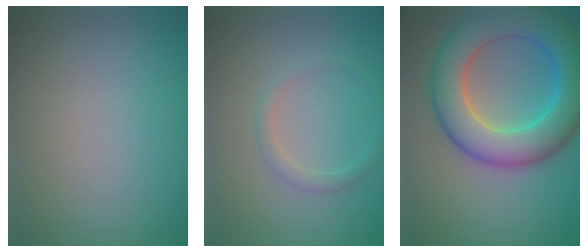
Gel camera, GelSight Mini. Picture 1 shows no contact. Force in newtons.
{"total": 1.2, "press": 1.2, "slide": 0.1}
{"total": 9.5, "press": 9.5, "slide": 0.4}